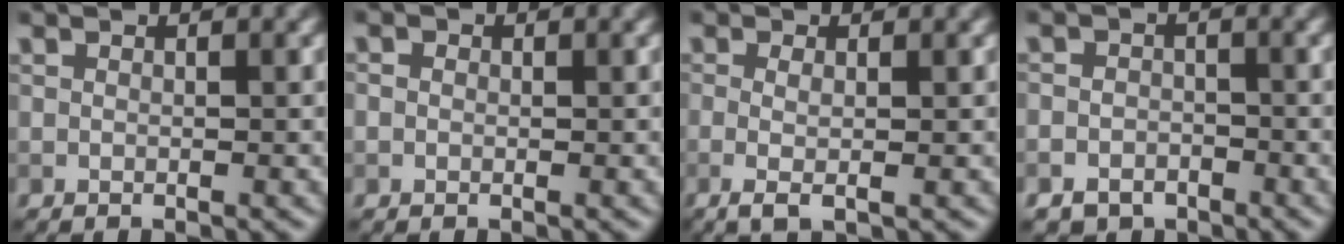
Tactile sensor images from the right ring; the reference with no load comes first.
{"total": 0.9, "force": [0.1, 0.8, 0.3], "torque": [-0.005, -0.003, -0.003]}
{"total": 2.4, "force": [-0.3, 0.8, 2.3], "torque": [-0.036, -0.003, -0.006]}
{"total": 2.8, "force": [-1.9, 2.0, 0.6], "torque": [0.000, 0.004, -0.031]}